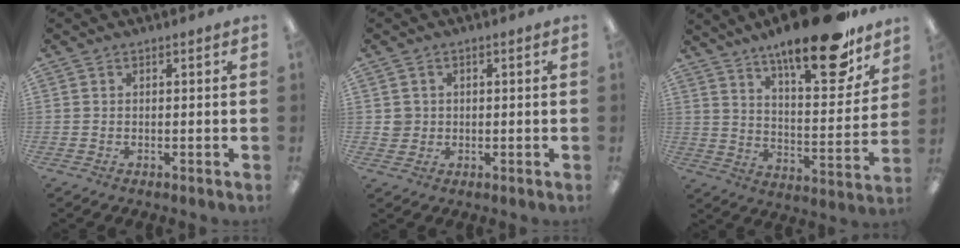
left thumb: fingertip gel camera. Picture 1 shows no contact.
{"total": 2.8, "force": [0.3, 2.8, 0.0], "torque": [0.002, 0.002, 0.003]}
{"total": 22.2, "force": [16.5, 6.4, 13.5], "torque": [-0.192, -0.111, 0.267]}